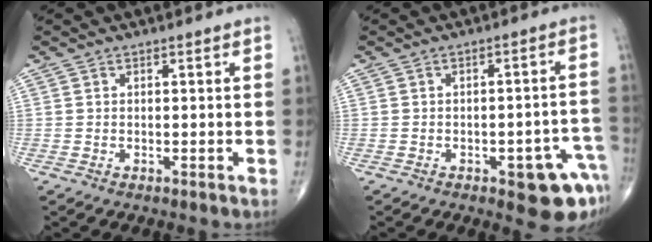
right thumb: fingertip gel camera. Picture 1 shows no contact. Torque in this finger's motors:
{"motor_torque": [0.97, 0.56, 0.62, -0.65, 0.16]}